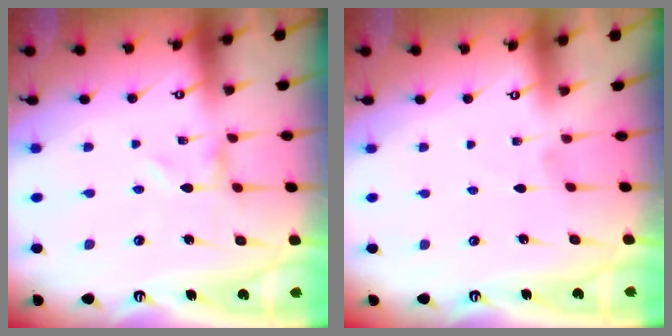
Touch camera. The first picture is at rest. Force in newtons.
{"total": 0.8, "press": 0.8, "slide": 0.1}